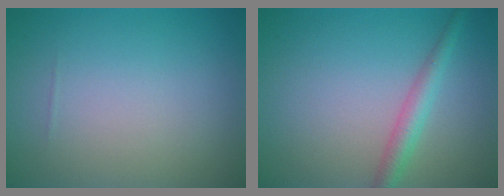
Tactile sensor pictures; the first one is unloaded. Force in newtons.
{"total": 2.5, "press": 2.5, "slide": 0.0}